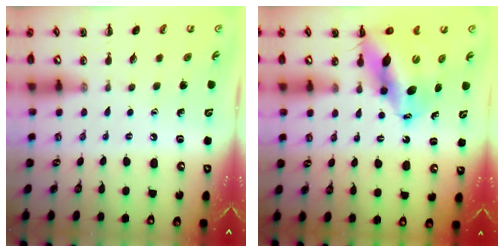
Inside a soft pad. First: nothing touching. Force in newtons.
{"total": 13.5, "press": 12.9, "slide": 3.7}